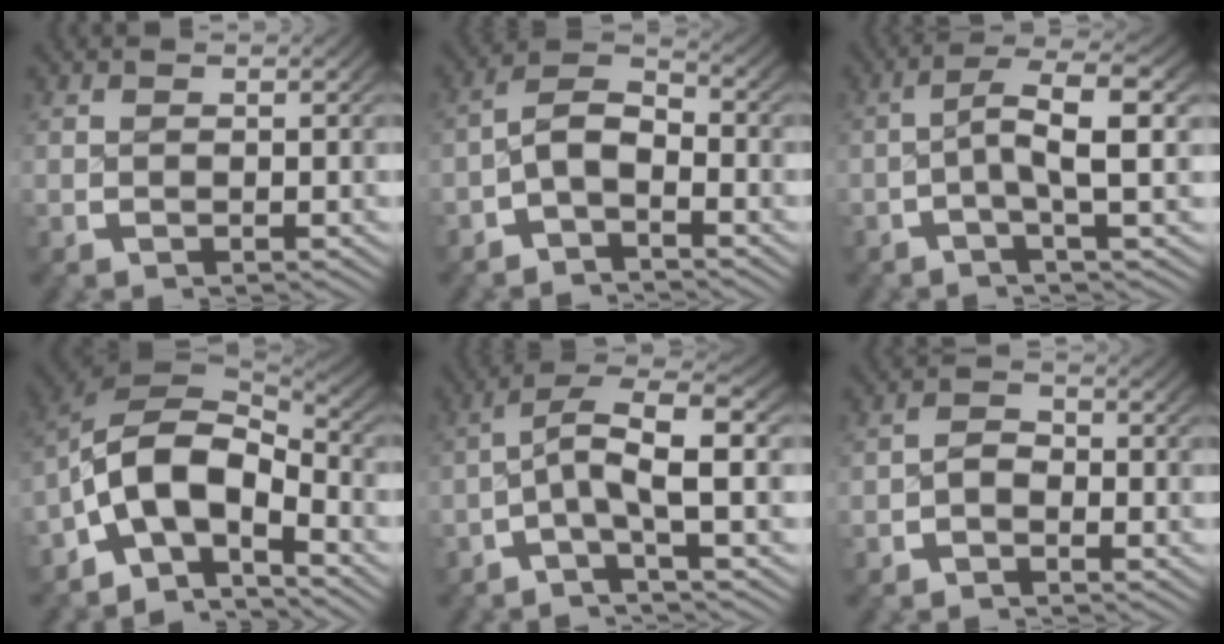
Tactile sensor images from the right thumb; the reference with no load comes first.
{"total": 6.0, "force": [-1.6, 4.0, 4.1], "torque": [-0.072, -0.014, -0.033]}
{"total": 5.0, "force": [-0.3, 1.0, 4.9], "torque": [-0.096, -0.001, -0.011]}
{"total": 14.4, "force": [-2.9, 9.8, 10.1], "torque": [-0.214, -0.051, -0.032]}
{"total": 5.4, "force": [-1.1, 2.0, 4.9], "torque": [-0.097, -0.015, -0.019]}
{"total": 1.7, "force": [-0.9, 1.1, 0.8], "torque": [-0.012, -0.004, -0.019]}